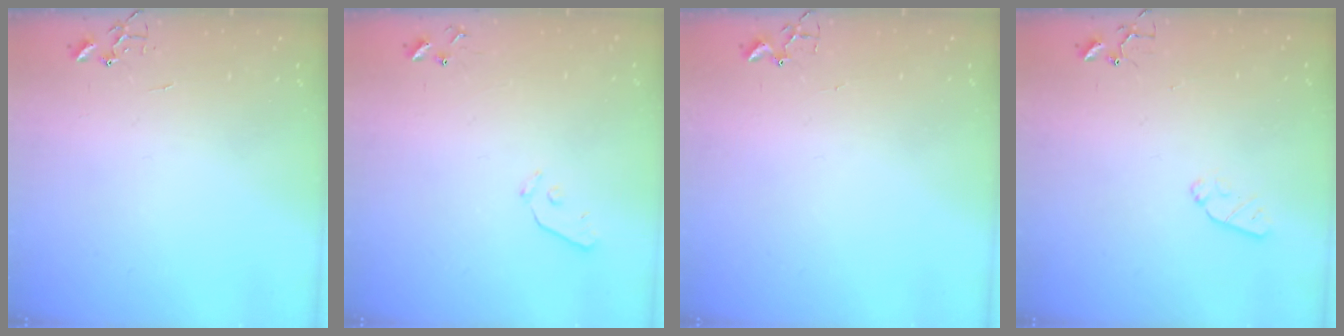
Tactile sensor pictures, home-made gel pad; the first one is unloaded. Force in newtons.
{"total": 4.9, "press": 4.9, "slide": 0.5}
{"total": 1.8, "press": 1.8, "slide": 0.2}
{"total": 5.2, "press": 5.1, "slide": 0.7}